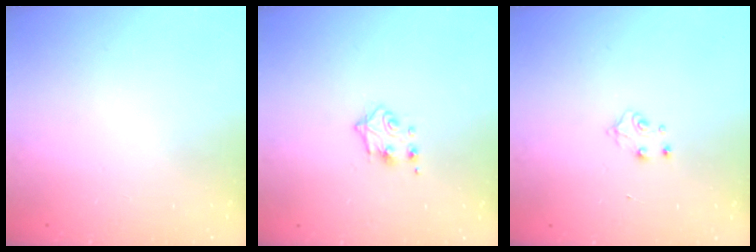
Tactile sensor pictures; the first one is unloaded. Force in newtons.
{"total": 4.5, "press": 4.4, "slide": 0.9}
{"total": 4.4, "press": 4.4, "slide": 0.7}